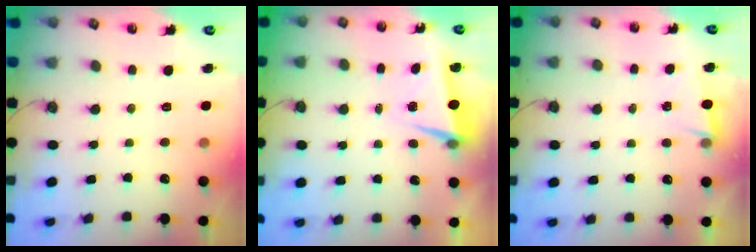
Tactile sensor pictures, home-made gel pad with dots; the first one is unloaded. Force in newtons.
{"total": 4.2, "press": 3.4, "slide": 2.5}
{"total": 2.8, "press": 2.6, "slide": 1.0}